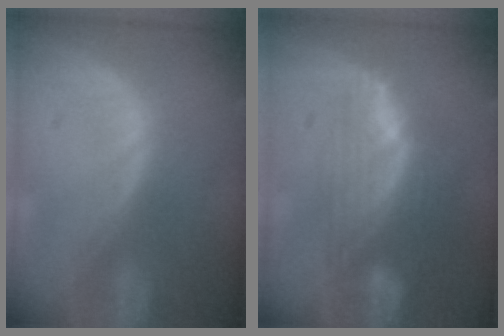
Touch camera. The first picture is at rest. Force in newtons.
{"total": 7.5, "press": 7.1, "slide": 2.6}